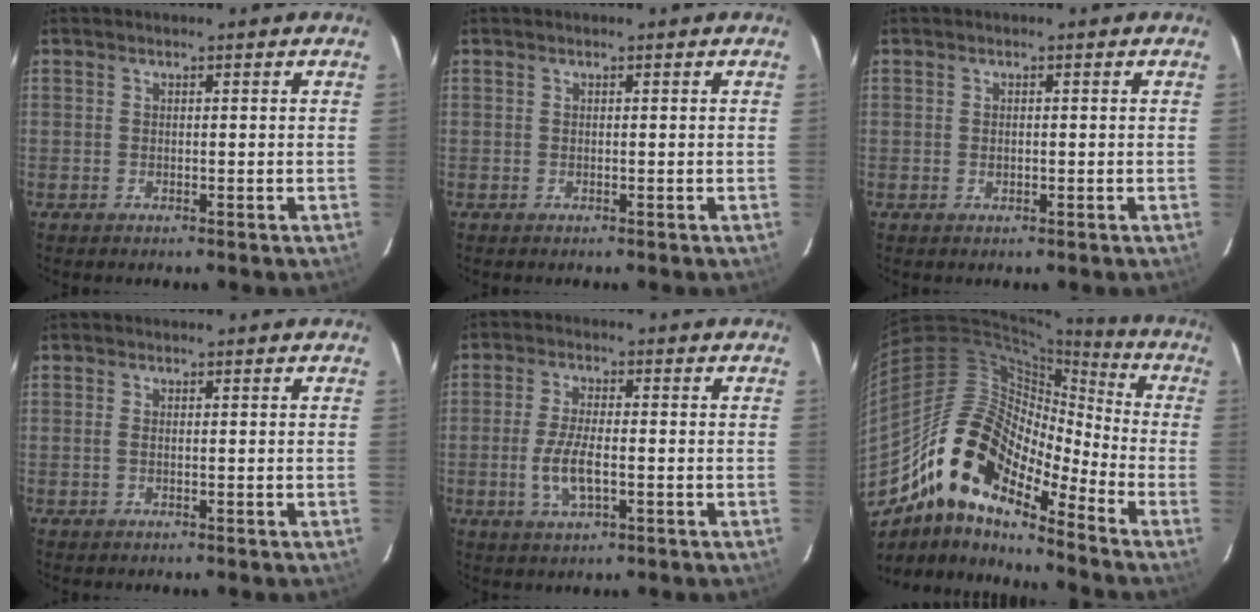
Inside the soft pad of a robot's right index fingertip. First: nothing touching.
{"total": 0.0}
{"total": 1.0, "force": [-0.2, 0.6, 0.7], "torque": [-0.012, 0.000, -0.002]}
{"total": 1.0, "force": [-0.1, 0.3, 0.9], "torque": [-0.021, 0.000, -0.004]}
{"total": 7.0, "force": [-1.8, 2.4, 6.3], "torque": [-0.131, -0.006, -0.034]}
{"total": 18.0, "force": [-12.5, 6.5, 11.2], "torque": [-0.188, -0.008, -0.251]}